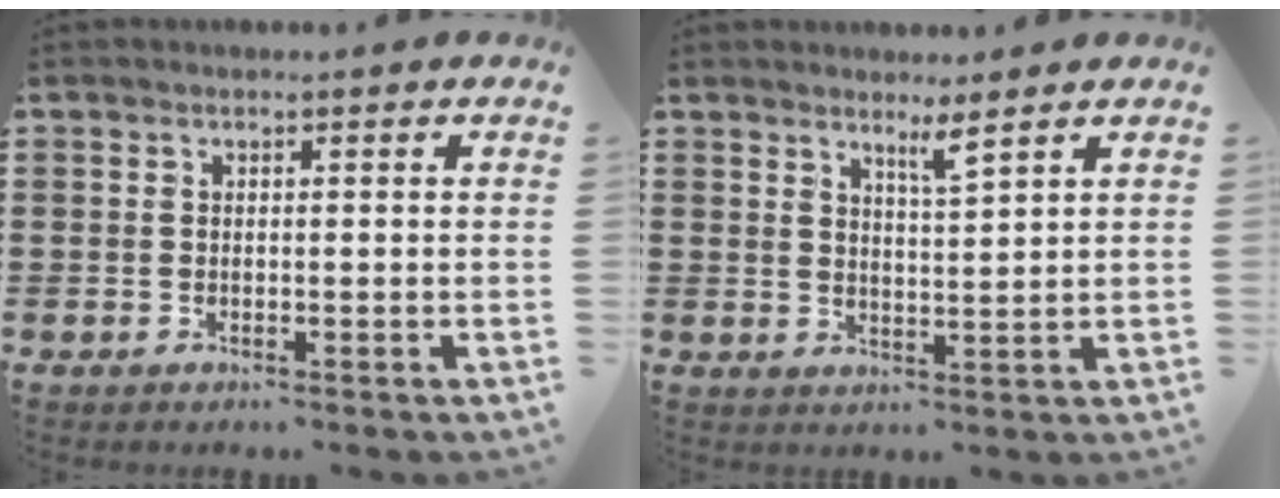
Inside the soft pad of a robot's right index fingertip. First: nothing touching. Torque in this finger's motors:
{"motor_torque": [-0.27, 0.32, 0.08, 0.03]}